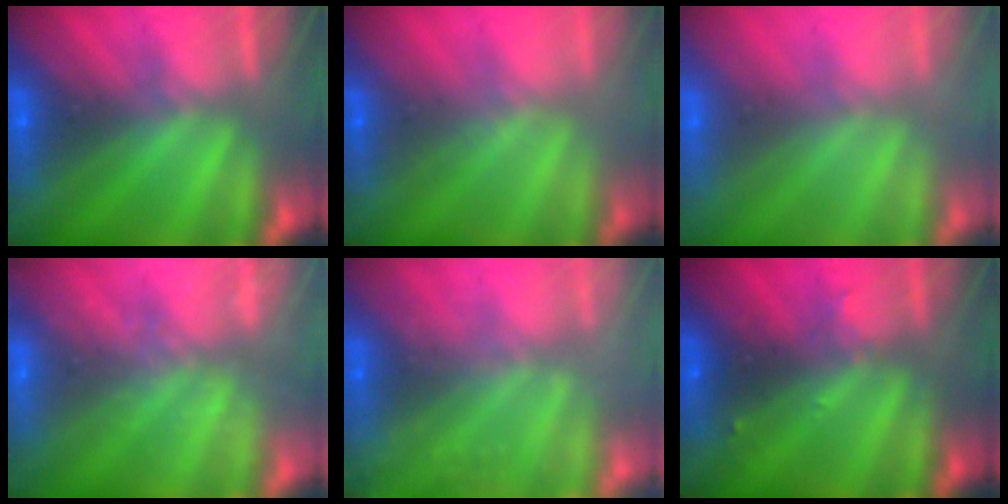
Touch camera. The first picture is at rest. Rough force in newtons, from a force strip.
{"total": 2.3}
{"total": 2.4}
{"total": 1.7}
{"total": 7.5}
{"total": 2.5}